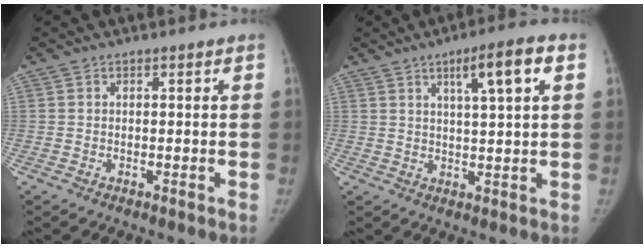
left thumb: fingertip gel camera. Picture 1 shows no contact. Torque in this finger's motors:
{"motor_torque": [0.83, 0.41, 0.63, -0.41, 0.25]}